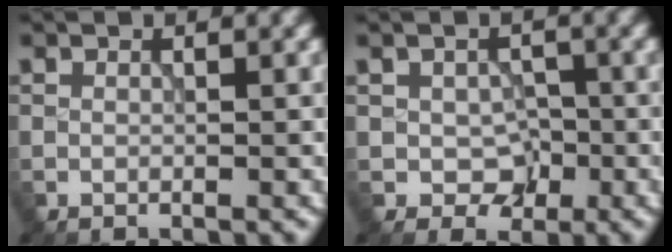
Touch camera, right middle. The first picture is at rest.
{"total": 2.7, "force": [-0.5, 2.1, 1.6], "torque": [-0.026, -0.005, -0.008]}